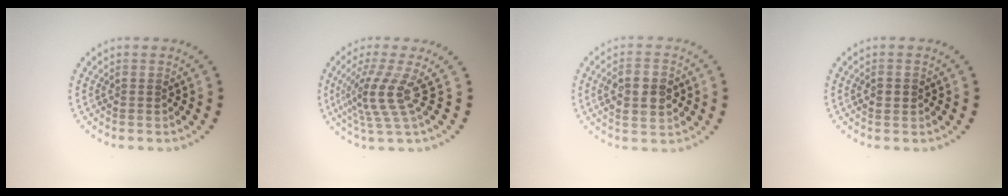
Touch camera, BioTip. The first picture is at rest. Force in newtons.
{"total": 3.7, "press": 2.6, "slide": 2.6}
{"total": 4.2, "press": 4.2, "slide": 0.4}
{"total": 1.4, "press": 1.4, "slide": 0.1}